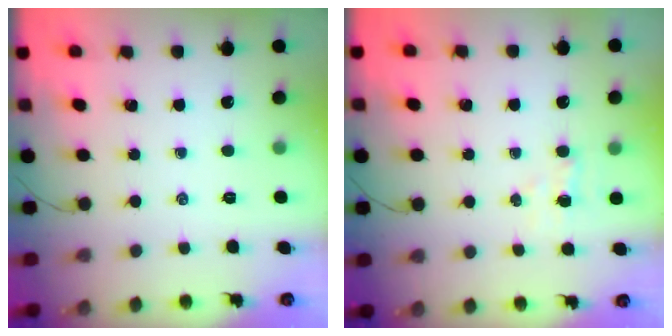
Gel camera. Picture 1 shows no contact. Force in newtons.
{"total": 3.5, "press": 3.4, "slide": 0.9}